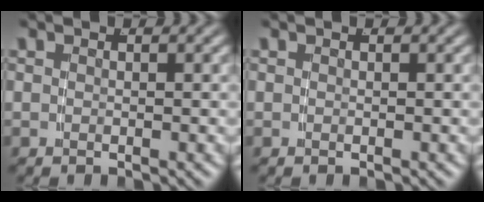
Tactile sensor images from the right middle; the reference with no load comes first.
{"total": 0.0}